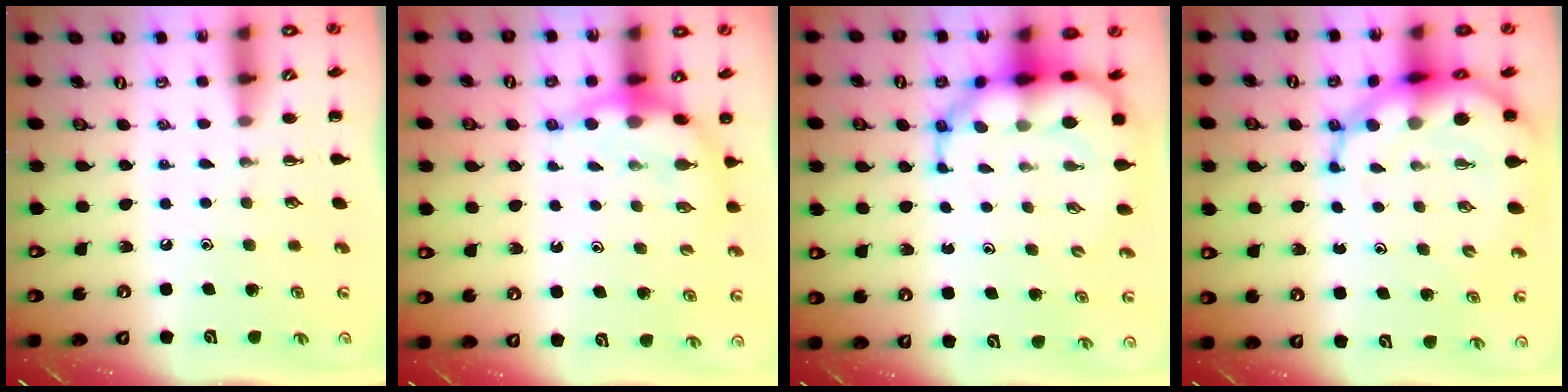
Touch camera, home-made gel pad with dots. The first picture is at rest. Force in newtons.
{"total": 8.8, "press": 8.7, "slide": 1.4}
{"total": 9.2, "press": 8.7, "slide": 3.0}
{"total": 11.5, "press": 11.1, "slide": 3.2}